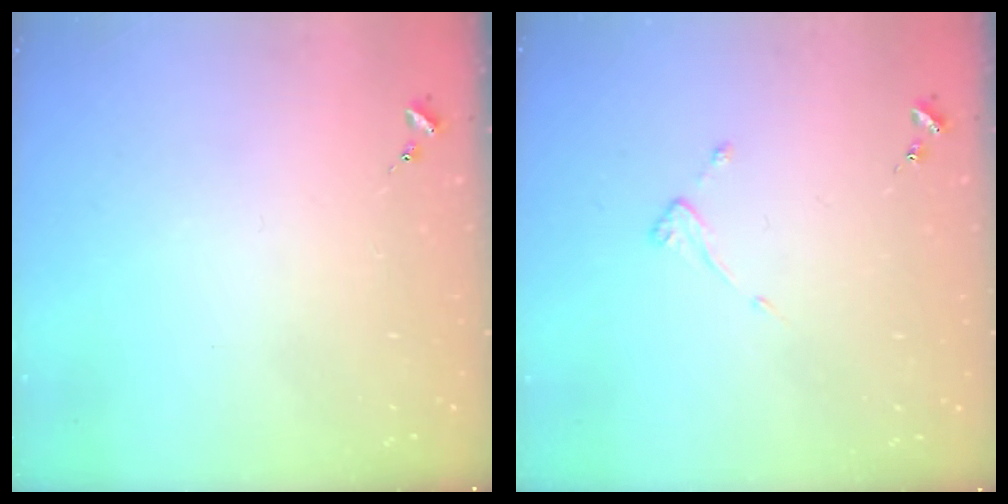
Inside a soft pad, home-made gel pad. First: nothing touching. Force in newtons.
{"total": 3.8, "press": 3.7, "slide": 0.2}